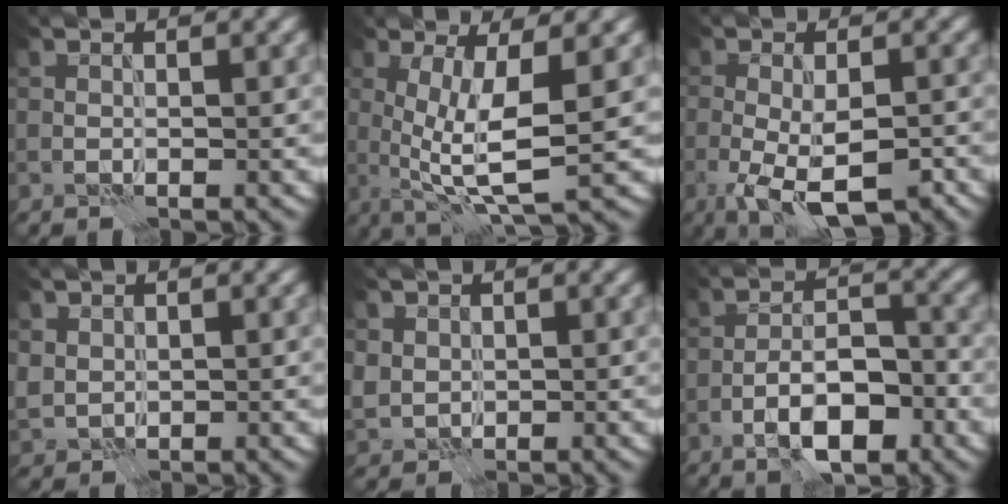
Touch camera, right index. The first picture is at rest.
{"total": 6.4, "force": [0.1, 1.5, 6.2], "torque": [-0.116, -0.007, 0.005]}
{"total": 7.5, "force": [-3.5, 2.6, 6.2], "torque": [-0.111, -0.017, -0.051]}
{"total": 1.9, "force": [0.7, 1.7, 0.4], "torque": [-0.014, -0.003, 0.017]}
{"total": 2.6, "force": [0.8, 2.4, 0.6], "torque": [-0.026, -0.001, 0.031]}
{"total": 5.9, "force": [-3.4, 2.0, 4.4], "torque": [-0.066, 0.010, -0.061]}